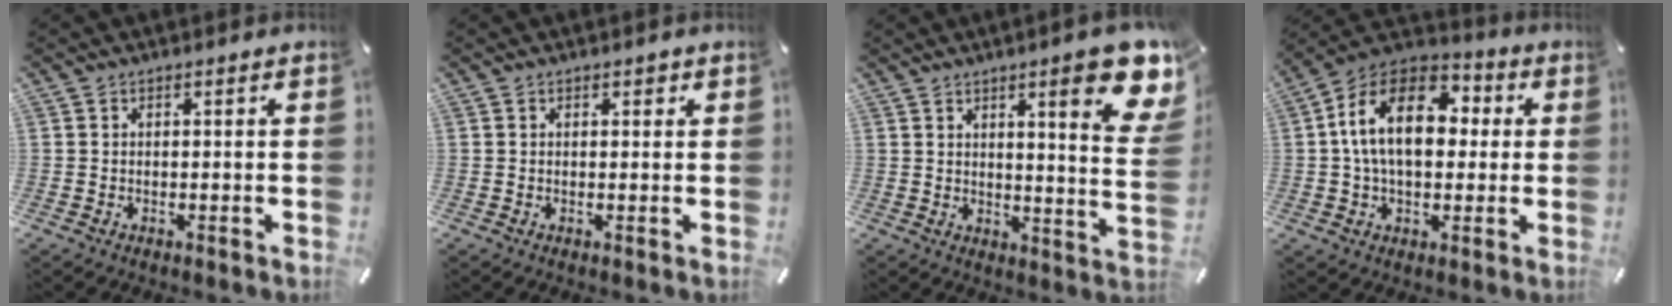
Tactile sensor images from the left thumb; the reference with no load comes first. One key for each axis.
{"total": 1.0, "fx": 0.4, "fy": 0.7, "fz": 0.5, "tx": -0.002, "ty": 0.001, "tz": 0.006}
{"total": 15.2, "fx": 8.2, "fy": 3.3, "fz": 12.3, "tx": -0.162, "ty": -0.052, "tz": 0.125}
{"total": 16.6, "fx": 2.3, "fy": 10.9, "fz": 12.3, "tx": -0.240, "ty": 0.008, "tz": 0.036}